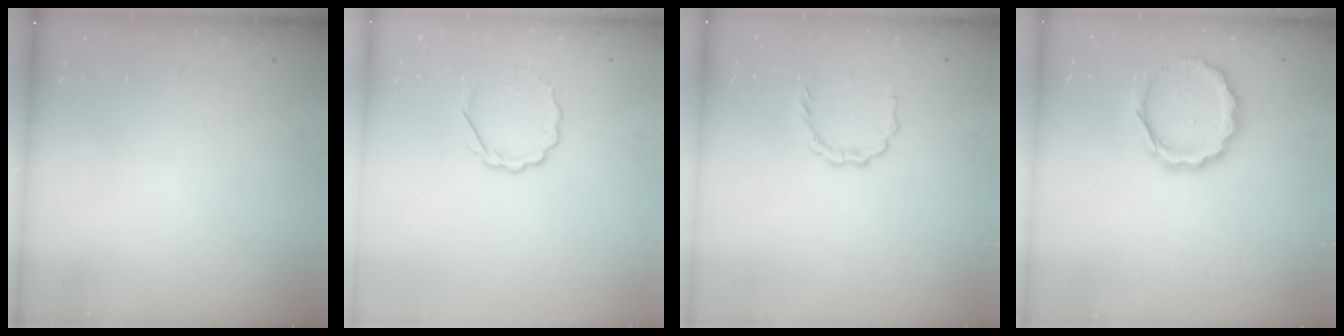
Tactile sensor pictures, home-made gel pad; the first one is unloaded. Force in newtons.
{"total": 4.9, "press": 4.7, "slide": 1.2}
{"total": 4.6, "press": 4.6, "slide": 0.5}
{"total": 13.3, "press": 13.1, "slide": 2.7}